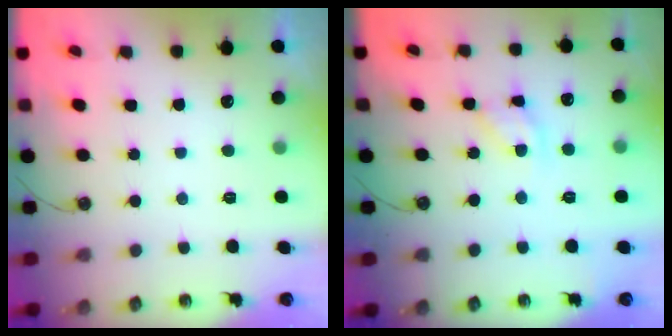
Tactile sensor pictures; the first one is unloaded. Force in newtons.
{"total": 10.3, "press": 10.2, "slide": 0.7}